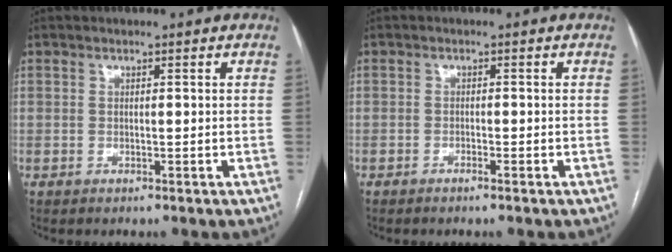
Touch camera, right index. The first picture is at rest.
{"total": 1.0, "force": [-0.8, 0.0, 0.6], "torque": [-0.015, 0.000, -0.013]}